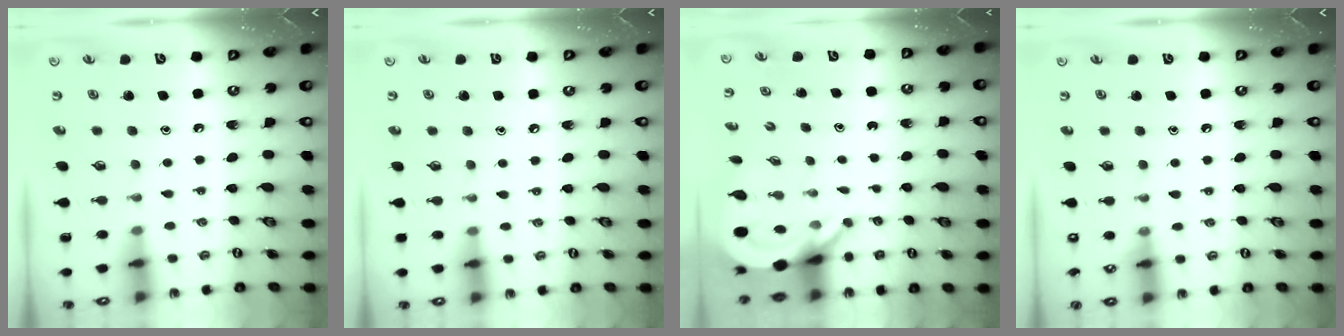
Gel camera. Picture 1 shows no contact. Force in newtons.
{"total": 2.6, "press": 2.6, "slide": 0.4}
{"total": 7.0, "press": 6.9, "slide": 1.0}
{"total": 3.0, "press": 2.9, "slide": 0.4}